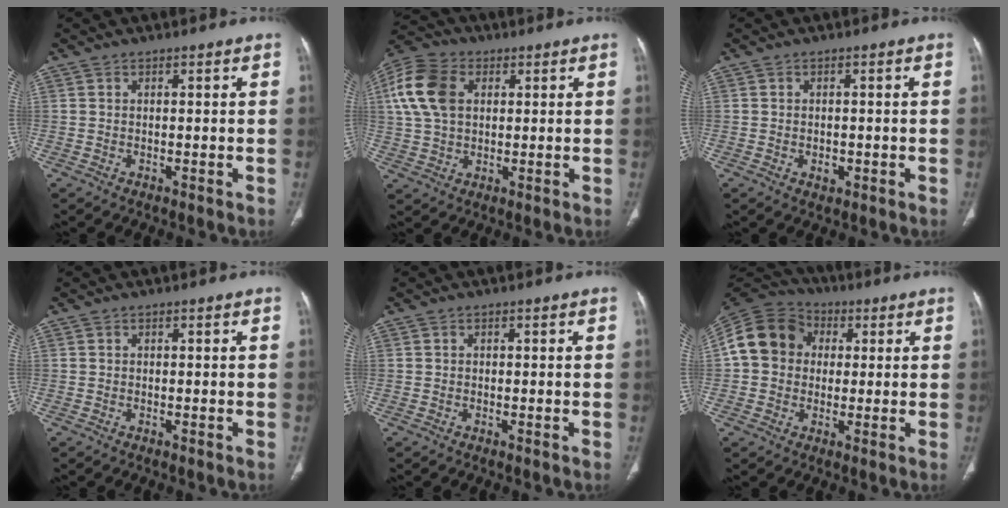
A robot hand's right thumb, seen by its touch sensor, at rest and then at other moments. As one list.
[{"total": 12.4, "force": [2.8, 8.8, 8.3], "torque": [-0.166, 0.014, 0.050]}, {"total": 2.0, "force": [-0.6, 1.4, 1.2], "torque": [-0.011, 0.003, -0.004]}, {"total": 0.0}, {"total": 0.0}, {"total": 13.3, "force": [1.7, 11.6, 6.4], "torque": [-0.112, 0.028, 0.019]}]